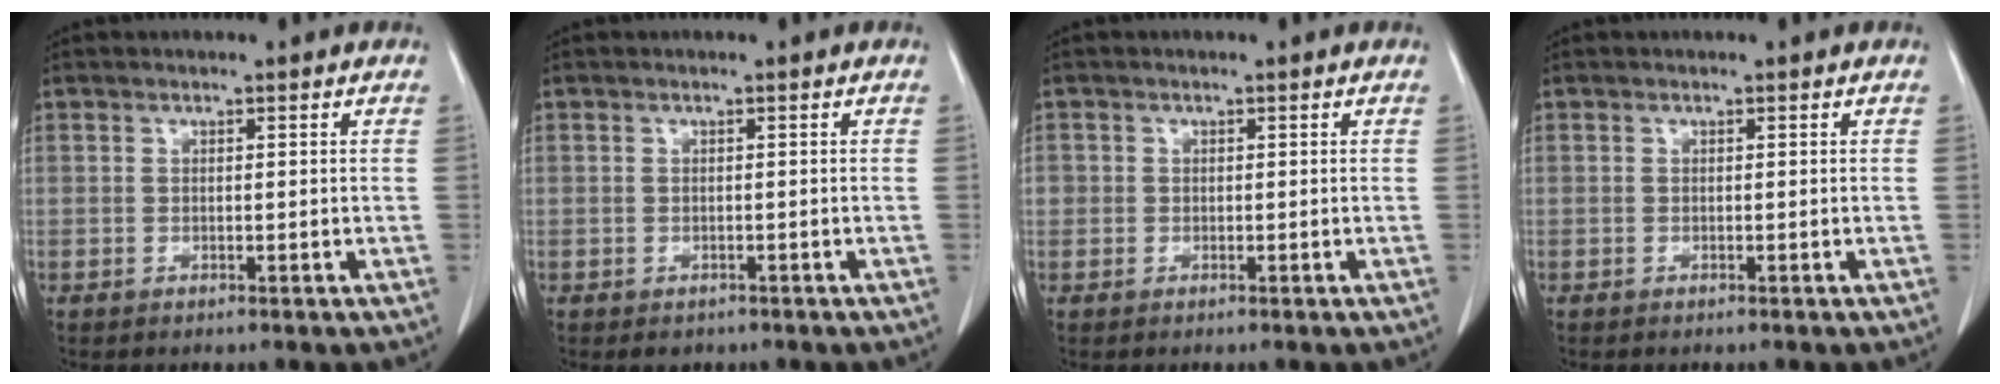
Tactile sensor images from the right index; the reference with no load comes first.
{"total": 1.6, "force": [-1.0, 1.1, 0.4], "torque": [-0.005, 0.001, -0.006]}
{"total": 1.4, "force": [0.0, 1.3, 0.2], "torque": [0.007, 0.005, -0.002]}
{"total": 0.0}